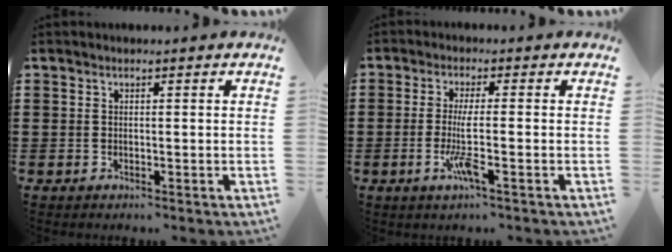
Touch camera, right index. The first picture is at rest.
{"total": 5.1, "force": [-1.4, 0.3, 4.9], "torque": [-0.112, -0.019, -0.034]}